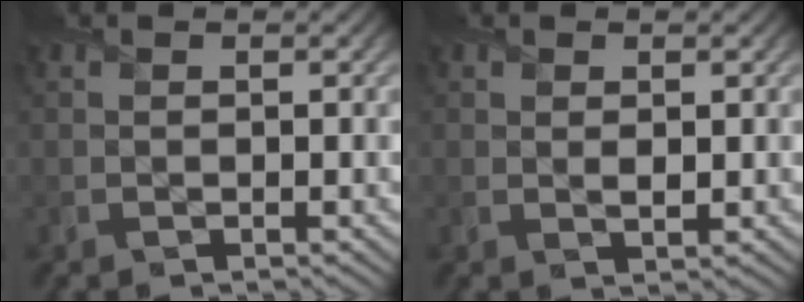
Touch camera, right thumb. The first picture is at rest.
{"total": 1.2, "force": [0.3, 0.7, 0.9], "torque": [-0.020, -0.006, 0.005]}